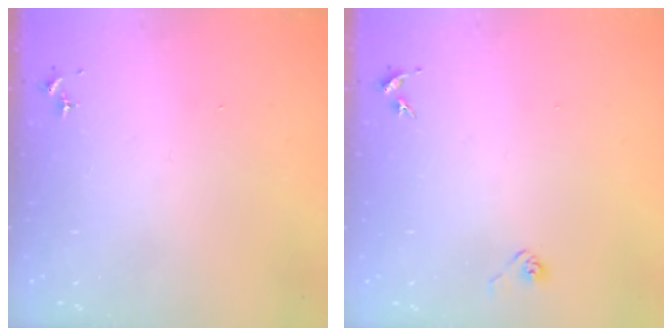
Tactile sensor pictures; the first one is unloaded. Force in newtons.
{"total": 2.9, "press": 2.8, "slide": 0.8}